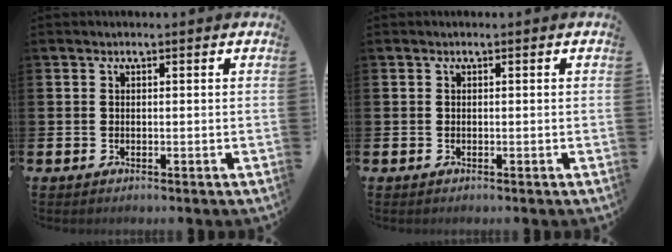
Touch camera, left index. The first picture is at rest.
{"total": 0.0}